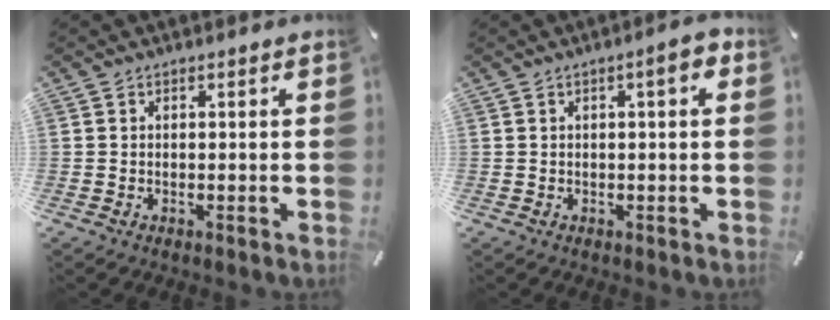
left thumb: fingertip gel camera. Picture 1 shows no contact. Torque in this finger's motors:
{"motor_torque": [0.96, 1.07, 0.52, -0.58, 0.16]}